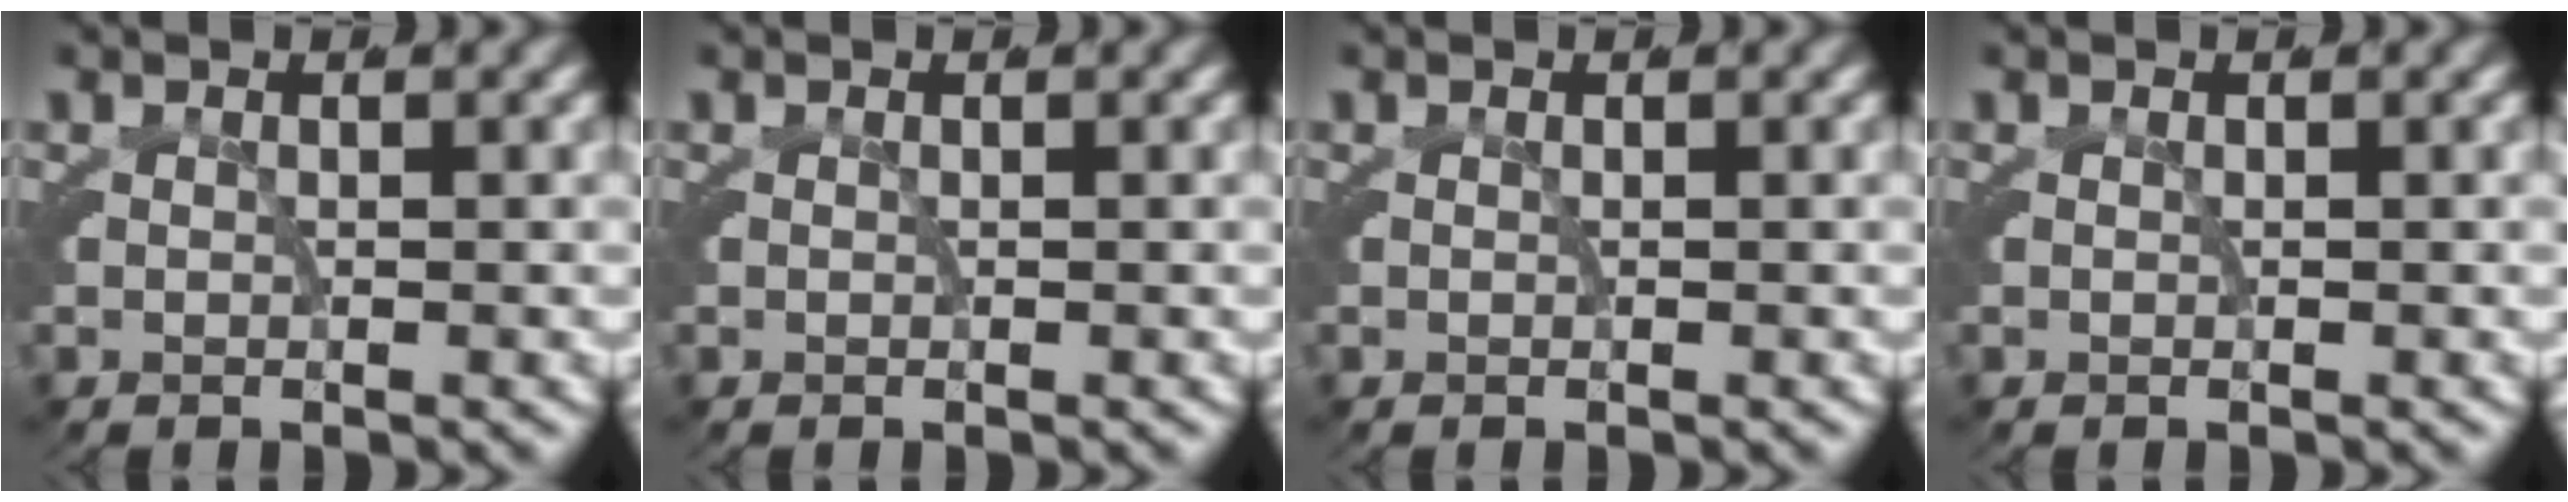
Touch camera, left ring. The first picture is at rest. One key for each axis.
{"total": 0.0}
{"total": 0.0}
{"total": 0.0}